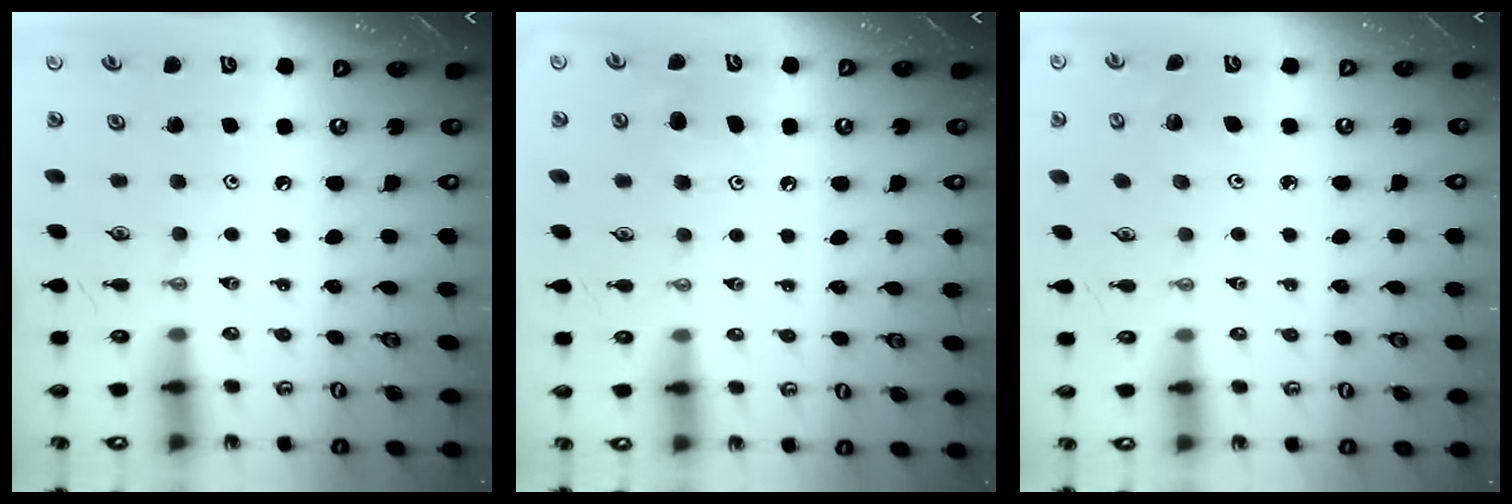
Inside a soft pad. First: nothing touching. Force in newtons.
{"total": 5.9, "press": 5.8, "slide": 1.1}
{"total": 3.2, "press": 3.2, "slide": 0.3}